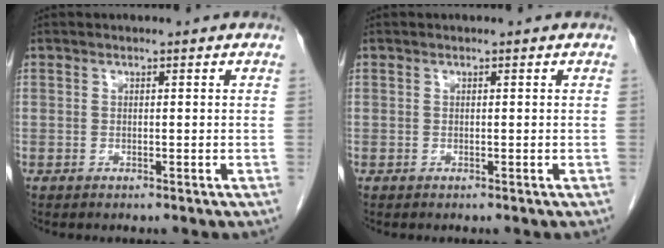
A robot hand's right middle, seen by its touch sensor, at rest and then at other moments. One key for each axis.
{"total": 0.0}